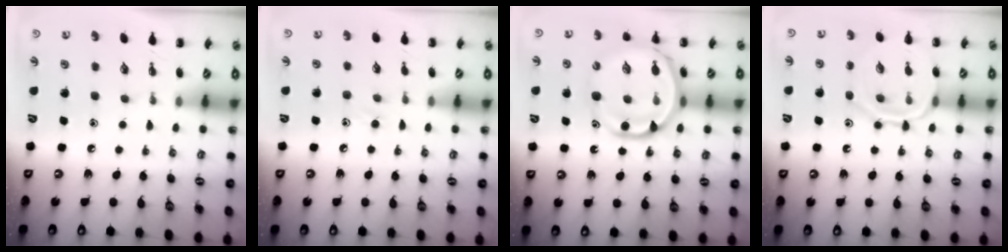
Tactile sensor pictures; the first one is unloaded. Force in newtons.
{"total": 7.6, "press": 7.2, "slide": 2.6}
{"total": 14.6, "press": 14.1, "slide": 3.9}
{"total": 11.7, "press": 11.7, "slide": 0.8}